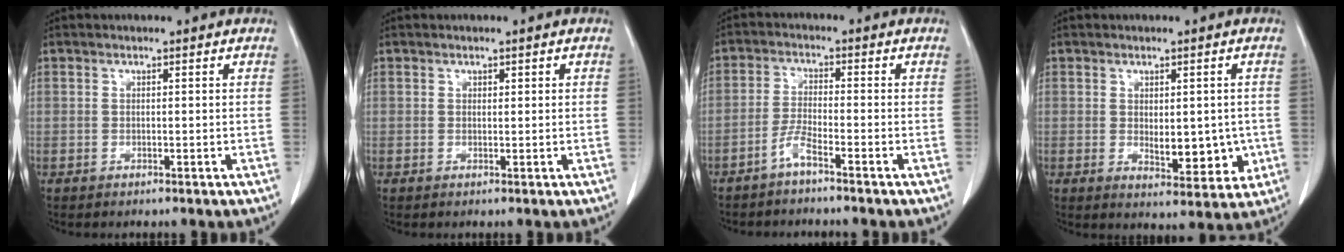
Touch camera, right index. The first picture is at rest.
{"total": 0.7, "force": [0.3, 0.5, 0.3], "torque": [0.000, 0.002, 0.004]}
{"total": 3.2, "force": [-2.5, -0.2, 2.0], "torque": [-0.047, 0.000, -0.054]}
{"total": 6.7, "force": [-0.5, 3.2, 5.9], "torque": [-0.072, -0.008, 0.006]}